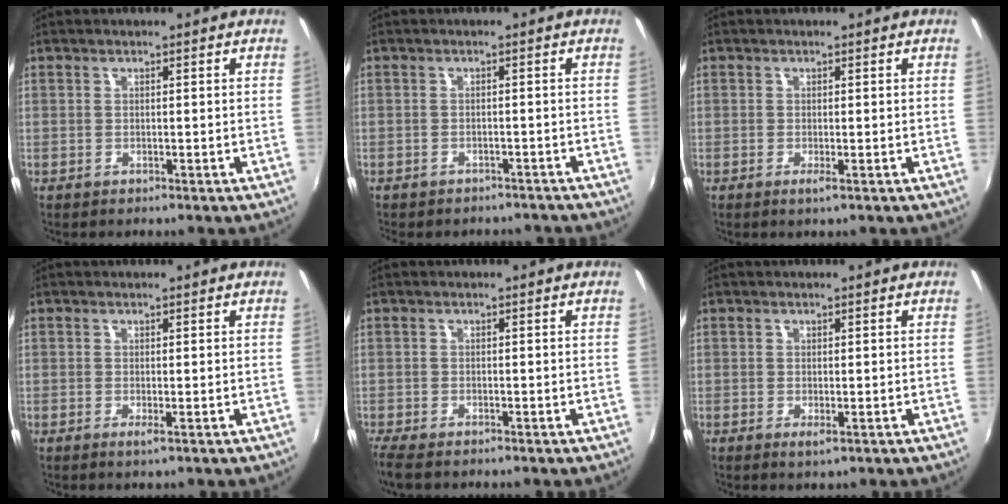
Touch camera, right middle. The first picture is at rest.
{"total": 6.5, "force": [-5.8, 2.3, 1.8], "torque": [-0.043, -0.014, -0.072]}
{"total": 0.8, "force": [-0.3, -0.1, 0.8], "torque": [-0.016, -0.005, -0.007]}
{"total": 0.8, "force": [-0.1, -0.1, 0.7], "torque": [-0.016, -0.005, -0.004]}
{"total": 3.5, "force": [-2.7, 0.8, 2.0], "torque": [-0.047, -0.017, -0.054]}
{"total": 1.1, "force": [-0.1, 0.3, 1.0], "torque": [-0.020, -0.005, -0.003]}